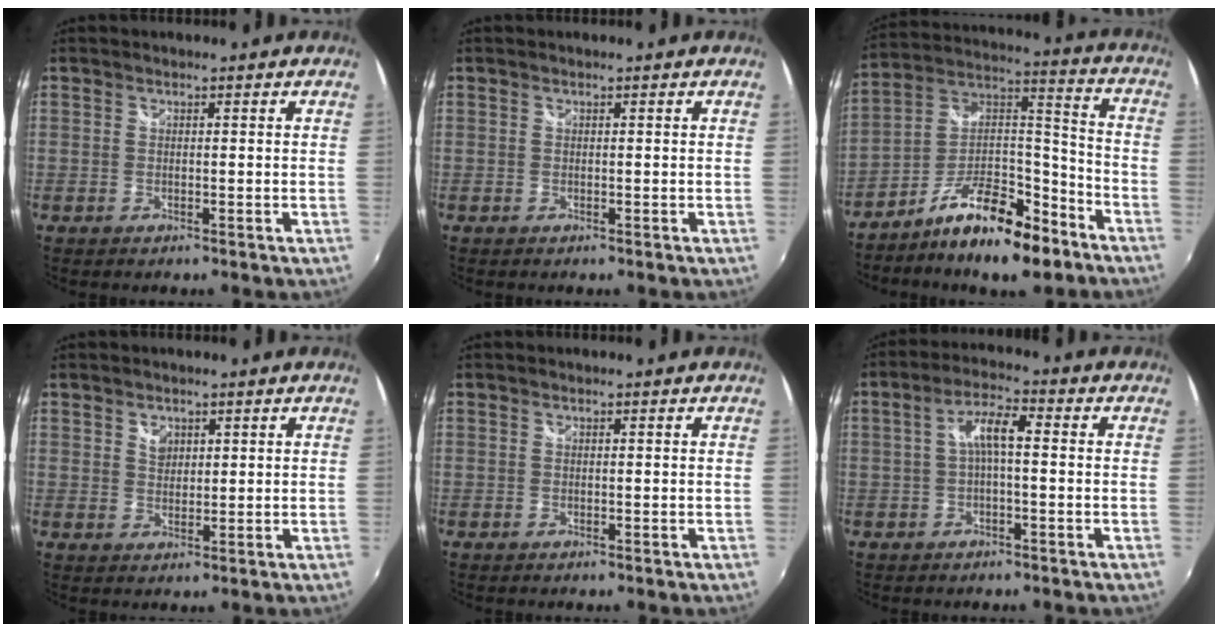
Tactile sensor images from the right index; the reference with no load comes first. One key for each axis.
{"total": 0.0}
{"total": 16.1, "fx": -10.3, "fy": 5.7, "fz": 10.9, "tx": -0.193, "ty": 0.024, "tz": -0.173}
{"total": 2.6, "fx": 1.3, "fy": 2.1, "fz": 0.9, "tx": -0.008, "ty": 0.003, "tz": 0.022}
{"total": 0.0}
{"total": 5.2, "fx": -0.2, "fy": 1.3, "fz": 5.0, "tx": -0.099, "ty": 0.016, "tz": -0.004}